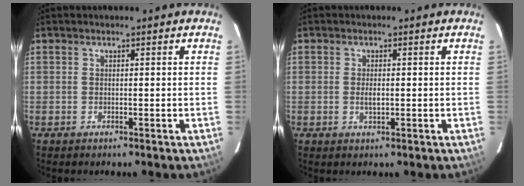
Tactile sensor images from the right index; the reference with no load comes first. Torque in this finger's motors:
{"motor_torque": [0.71, -0.05, 0.07, 0.05]}